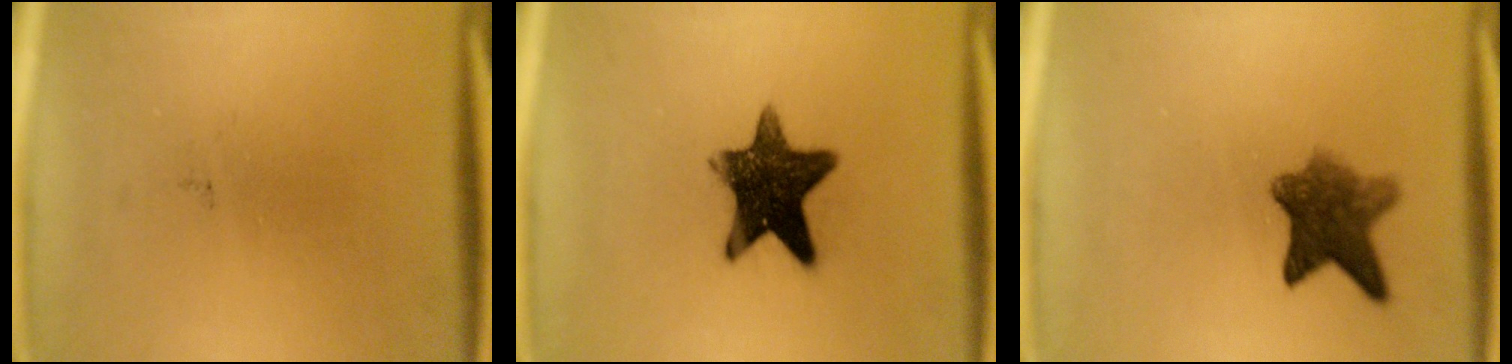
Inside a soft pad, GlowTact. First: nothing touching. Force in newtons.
{"total": 13.1}
{"total": 7.1}